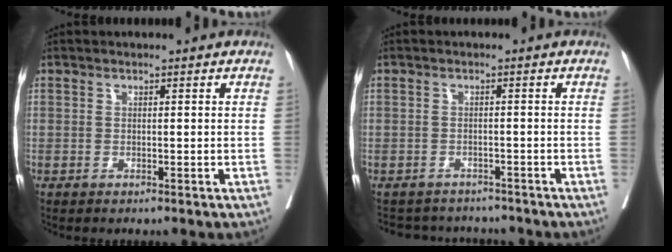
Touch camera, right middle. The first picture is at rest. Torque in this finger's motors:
{"motor_torque": [-0.17, -0.33, -0.55, -0.21]}